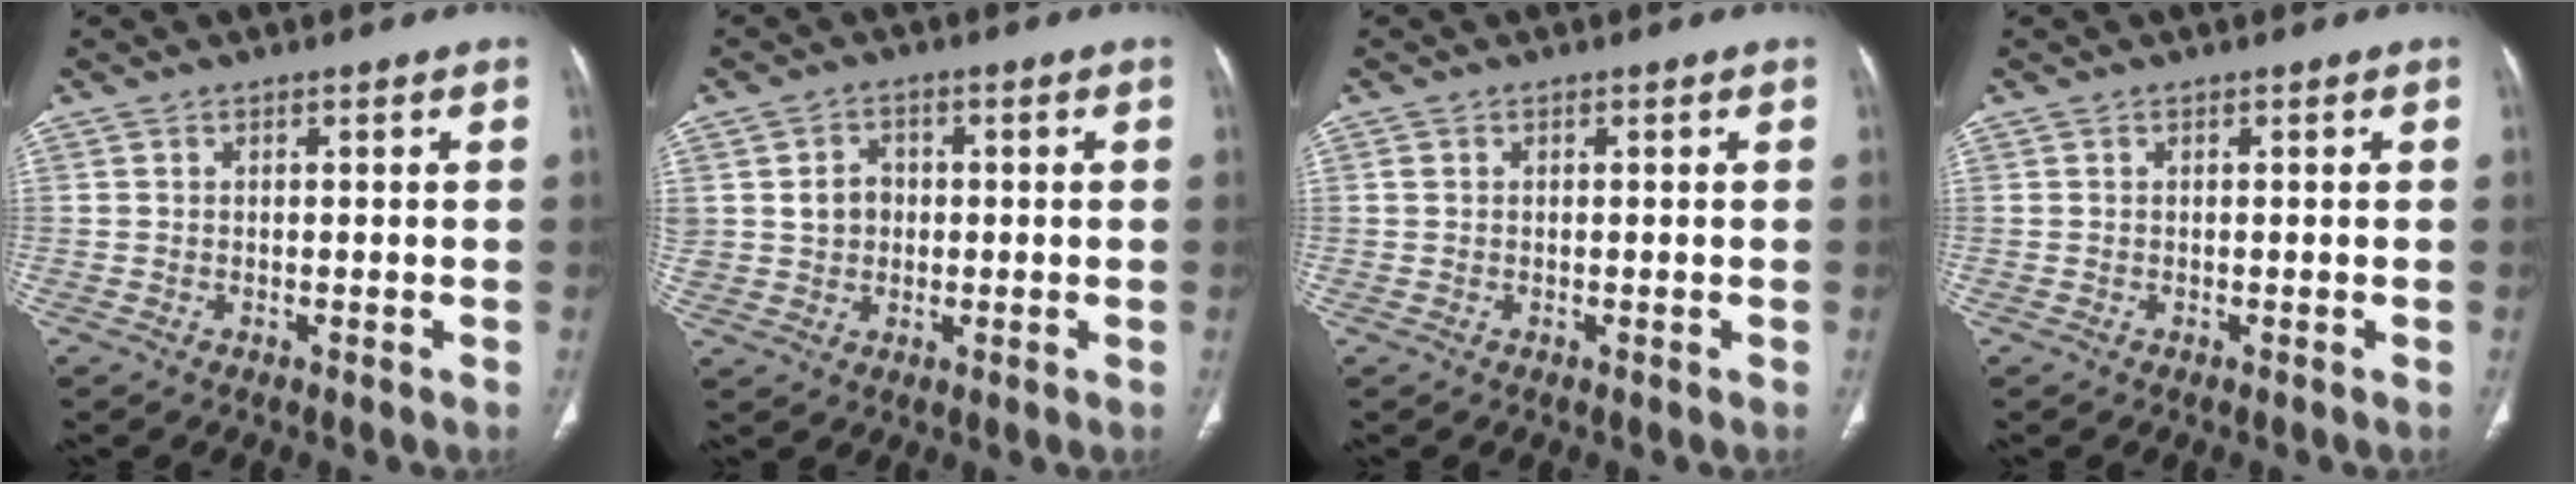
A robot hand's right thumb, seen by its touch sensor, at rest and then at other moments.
{"total": 5.0, "force": [0.6, 4.3, 2.5], "torque": [-0.023, 0.002, 0.011]}
{"total": 0.7, "force": [0.2, 0.5, 0.3], "torque": [-0.002, 0.003, 0.005]}
{"total": 0.0}